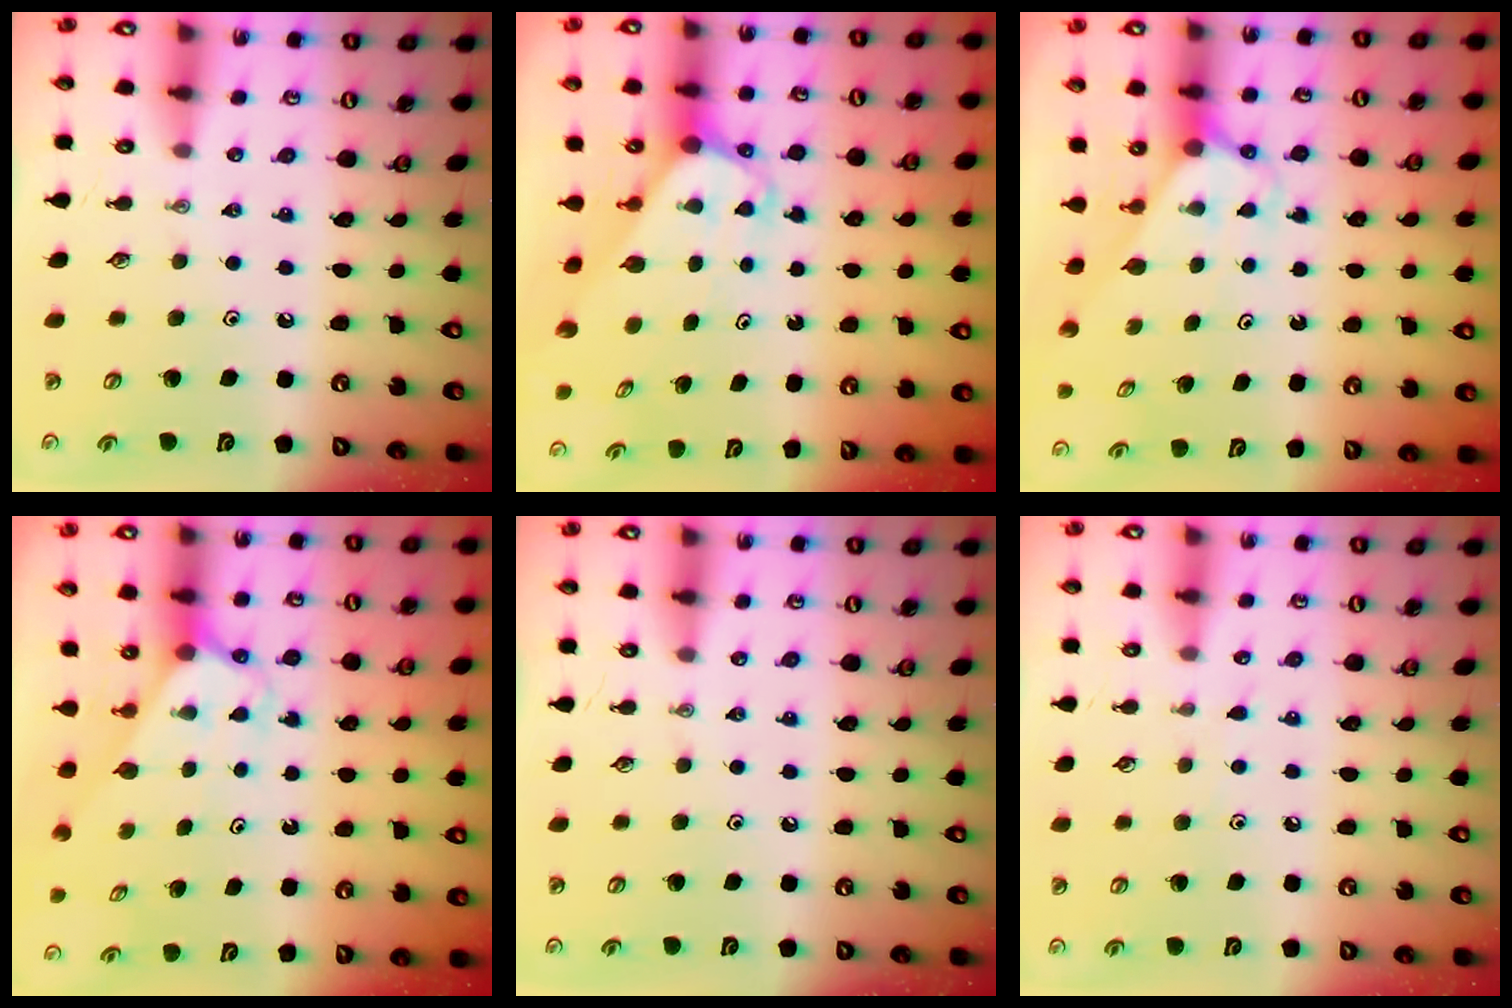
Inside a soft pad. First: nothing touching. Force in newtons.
{"total": 2.5, "press": 2.5, "slide": 0.2}
{"total": 2.6, "press": 2.6, "slide": 0.2}
{"total": 2.5, "press": 2.5, "slide": 0.2}
{"total": 0.0}
{"total": 2.3, "press": 2.2, "slide": 0.4}